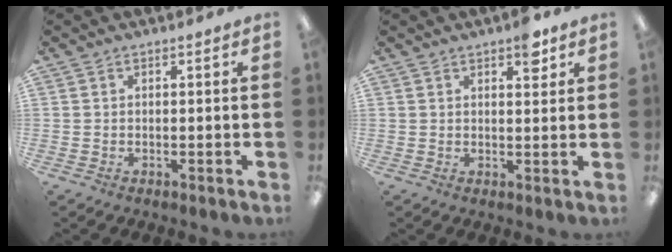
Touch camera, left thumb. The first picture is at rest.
{"total": 4.9, "force": [3.0, 2.1, 3.3], "torque": [-0.031, -0.012, 0.046]}